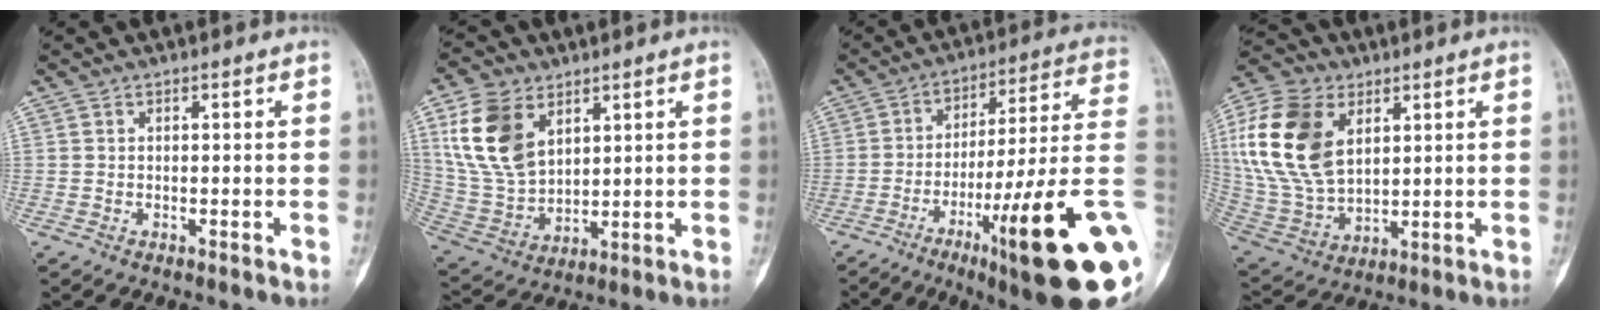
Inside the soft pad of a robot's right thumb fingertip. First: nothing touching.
{"total": 14.8, "force": [6.3, 9.5, 9.4], "torque": [-0.172, -0.022, 0.137]}
{"total": 25.6, "force": [-8.5, 2.6, 24.0], "torque": [-0.305, 0.030, -0.126]}
{"total": 20.0, "force": [5.9, 12.8, 14.2], "torque": [-0.279, -0.014, 0.114]}